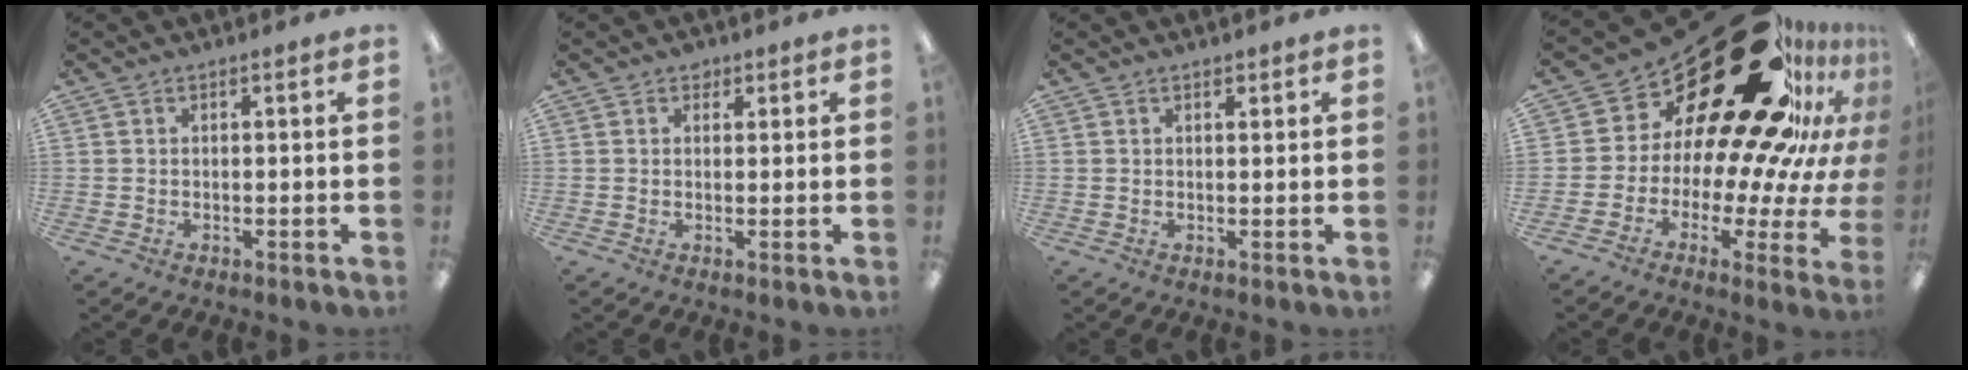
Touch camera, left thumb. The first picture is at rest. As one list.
[{"total": 1.8, "force": [1.3, 1.2, 0.5], "torque": [0.006, -0.004, 0.021]}, {"total": 1.4, "force": [1.0, 0.7, 0.5], "torque": [-0.012, 0.001, 0.019]}, {"total": 31.6, "force": [19.1, 13.7, 21.1], "torque": [-0.309, -0.161, 0.359]}]